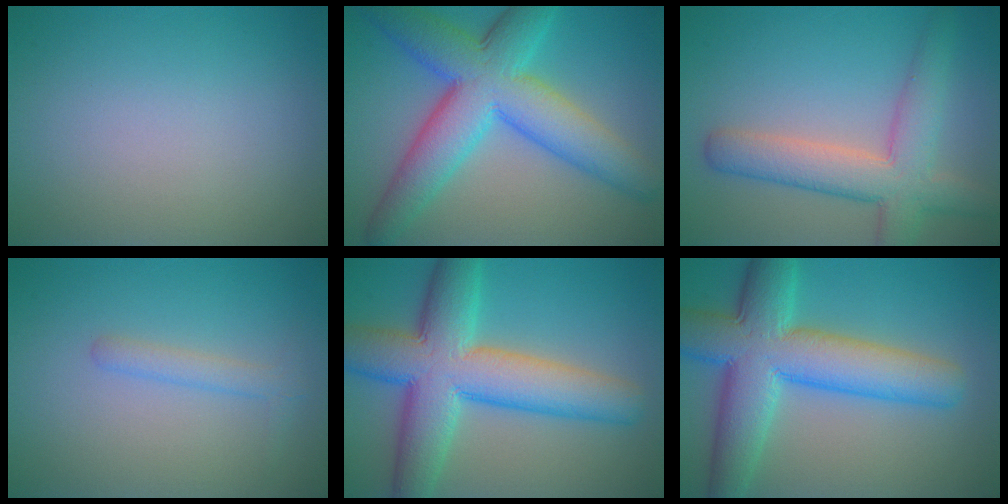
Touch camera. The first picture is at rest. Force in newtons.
{"total": 10.1, "press": 10.1, "slide": 0.4}
{"total": 6.2, "press": 6.2, "slide": 0.3}
{"total": 1.6, "press": 1.6, "slide": 0.1}
{"total": 10.7, "press": 10.7, "slide": 0.3}
{"total": 10.3, "press": 10.3, "slide": 0.2}